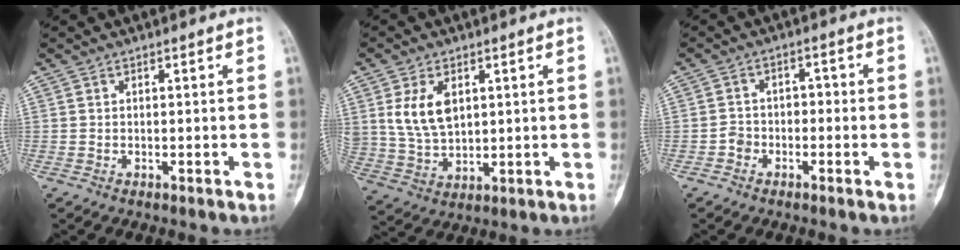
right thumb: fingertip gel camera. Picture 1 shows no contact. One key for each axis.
{"total": 8.7, "fx": 2.8, "fy": 5.4, "fz": 6.3, "tx": -0.112, "ty": -0.010, "tz": 0.067}
{"total": 3.2, "fx": -1.5, "fy": 2.6, "fz": 1.1, "tx": 0.006, "ty": 0.023, "tz": -0.035}